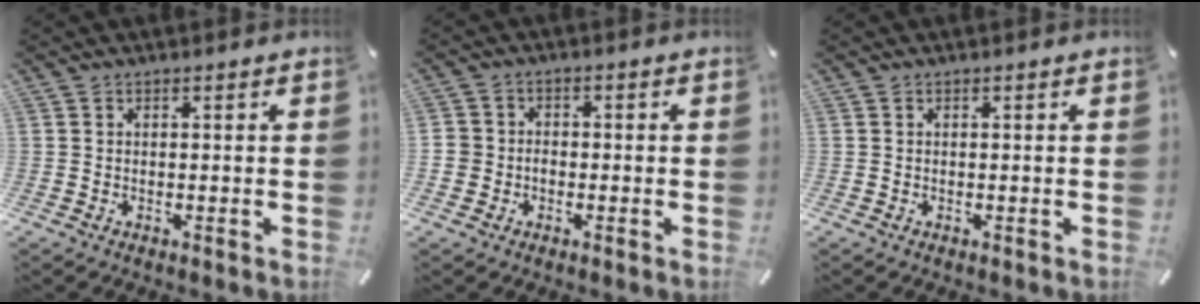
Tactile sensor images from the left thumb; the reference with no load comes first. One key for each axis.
{"total": 3.6, "fx": -1.5, "fy": 3.2, "fz": 0.6, "tx": -0.011, "ty": 0.011, "tz": -0.030}
{"total": 0.0}